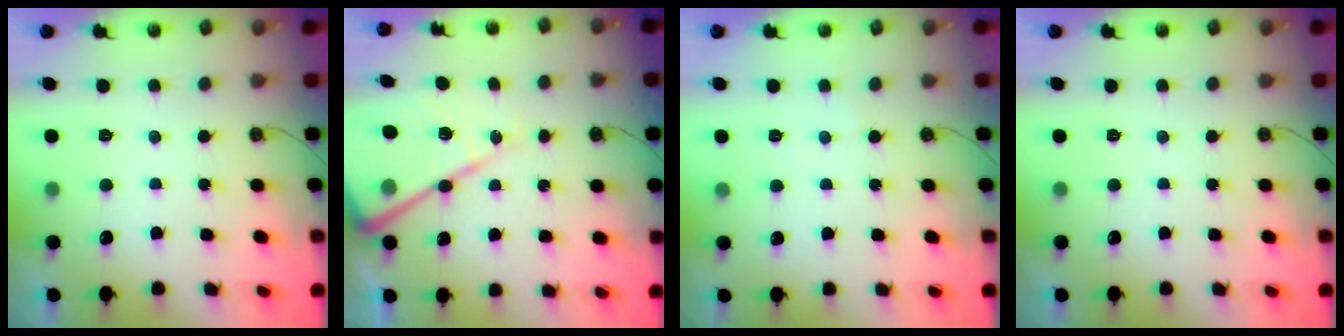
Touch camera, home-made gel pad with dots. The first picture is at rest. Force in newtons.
{"total": 18.1, "press": 18.0, "slide": 1.5}
{"total": 4.1, "press": 4.0, "slide": 0.6}
{"total": 0.0}